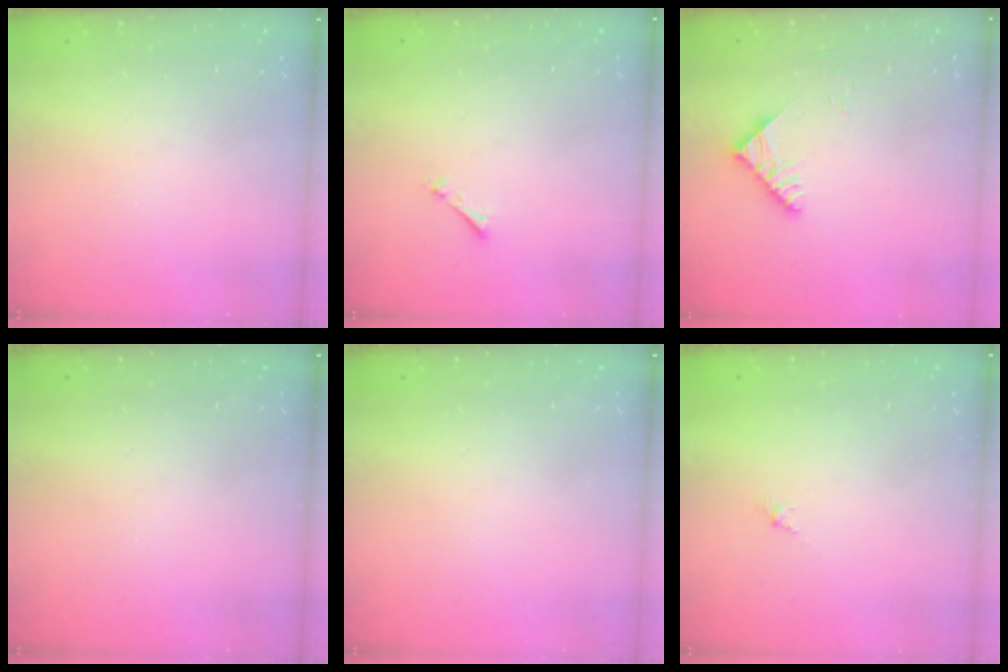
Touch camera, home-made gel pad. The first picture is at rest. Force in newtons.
{"total": 0.6, "press": 0.6, "slide": 0.2}
{"total": 4.7, "press": 4.7, "slide": 0.9}
{"total": 0.0}
{"total": 0.0}
{"total": 1.1, "press": 1.0, "slide": 0.5}